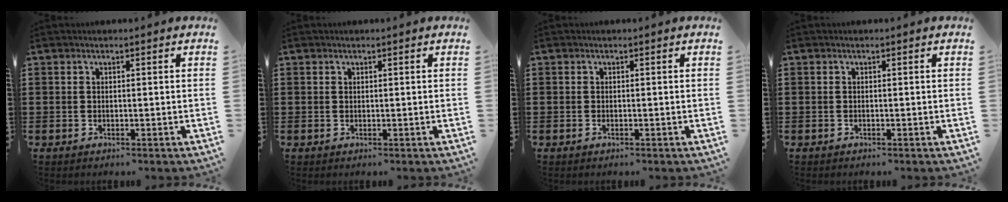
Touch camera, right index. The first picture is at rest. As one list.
[{"total": 0.0}, {"total": 0.0}, {"total": 0.0}]